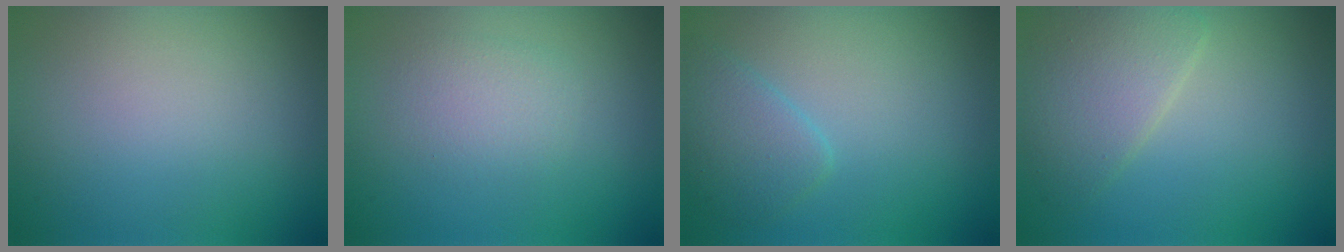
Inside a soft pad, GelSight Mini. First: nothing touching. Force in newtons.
{"total": 2.1, "press": 2.1, "slide": 0.0}
{"total": 2.5, "press": 2.5, "slide": 0.1}
{"total": 4.0, "press": 4.0, "slide": 0.2}